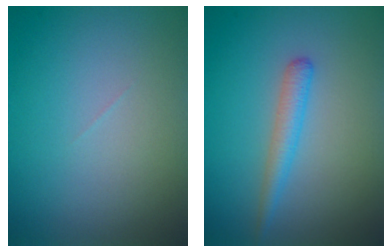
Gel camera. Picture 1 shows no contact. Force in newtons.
{"total": 2.0, "press": 1.9, "slide": 0.1}